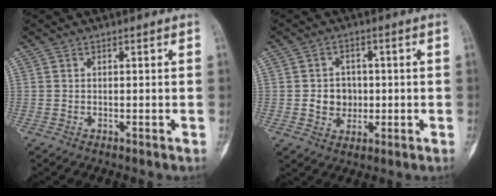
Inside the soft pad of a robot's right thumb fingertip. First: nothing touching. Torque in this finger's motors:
{"motor_torque": [1.14, 0.71, 0.55, -0.39, 0.00]}